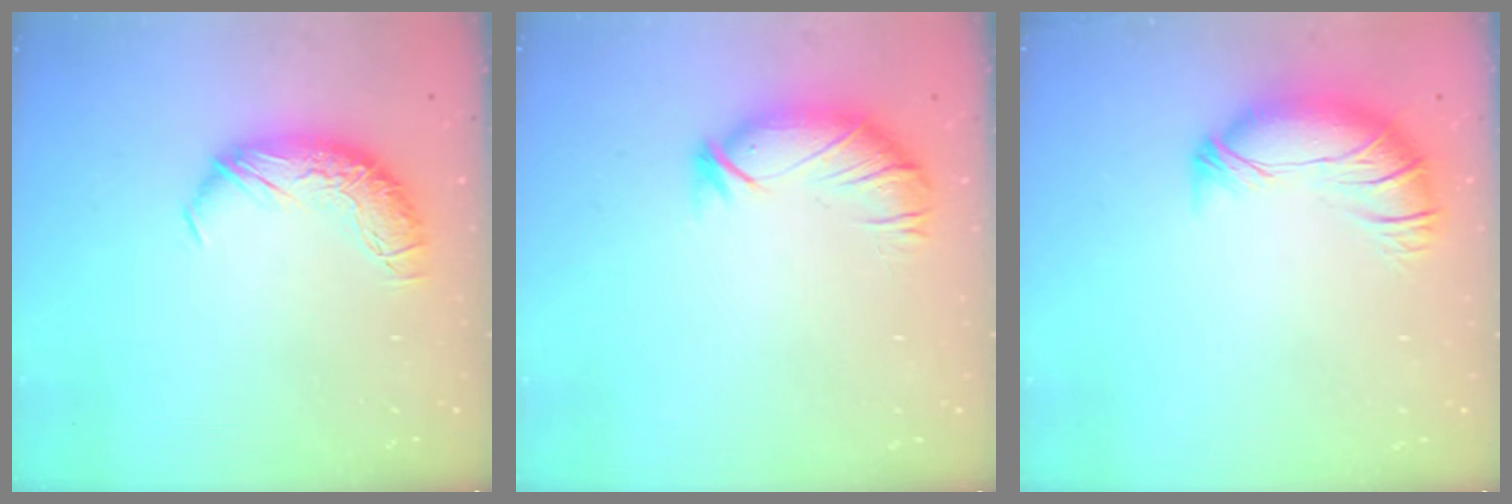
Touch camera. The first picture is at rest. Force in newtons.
{"total": 2.8, "press": 2.3, "slide": 1.6}
{"total": 3.7, "press": 2.6, "slide": 2.6}